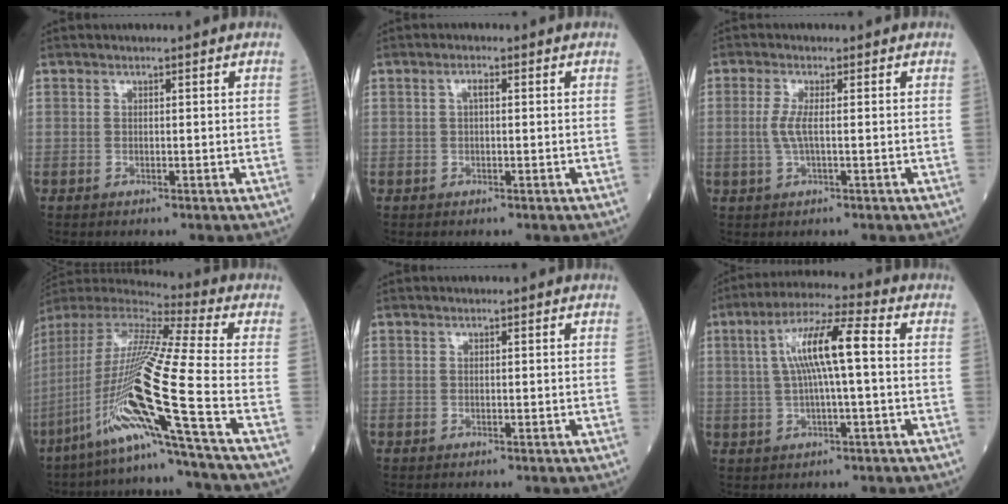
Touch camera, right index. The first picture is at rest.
{"total": 1.4, "force": [0.2, 0.4, 1.3], "torque": [-0.024, 0.004, 0.004]}
{"total": 2.9, "force": [0.0, 0.4, 2.9], "torque": [-0.071, -0.004, -0.001]}
{"total": 21.8, "force": [-9.4, -2.5, 19.5], "torque": [-0.413, -0.034, -0.189]}
{"total": 0.0}
{"total": 10.0, "force": [1.3, 0.9, 9.9], "torque": [-0.189, 0.021, 0.022]}